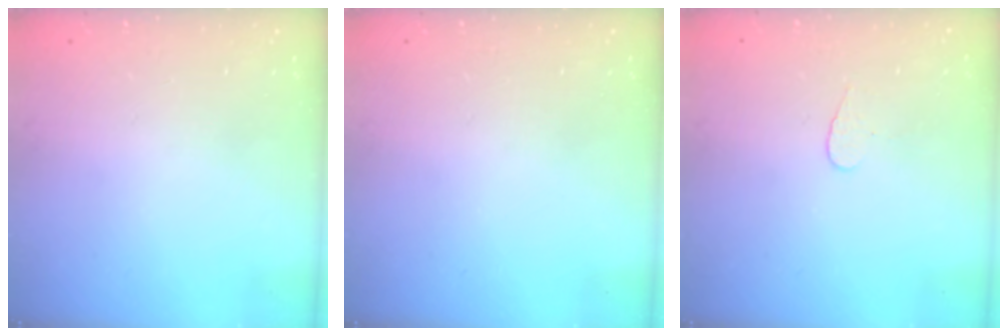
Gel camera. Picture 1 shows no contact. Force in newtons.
{"total": 0.0}
{"total": 3.7, "press": 3.7, "slide": 0.4}